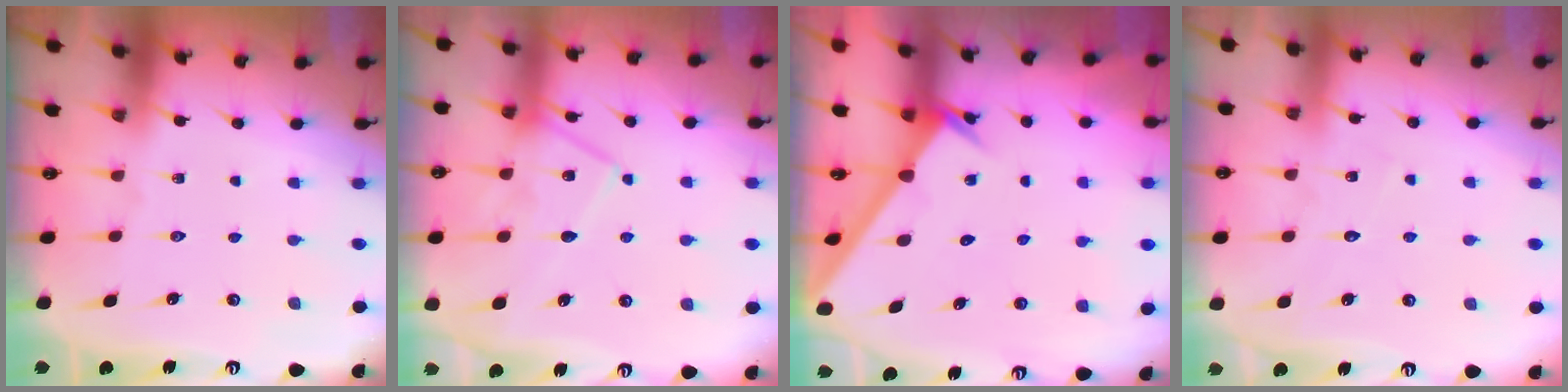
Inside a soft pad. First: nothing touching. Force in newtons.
{"total": 13.4, "press": 13.4, "slide": 1.3}
{"total": 2.2, "press": 2.2, "slide": 0.2}
{"total": 5.2, "press": 5.2, "slide": 0.4}